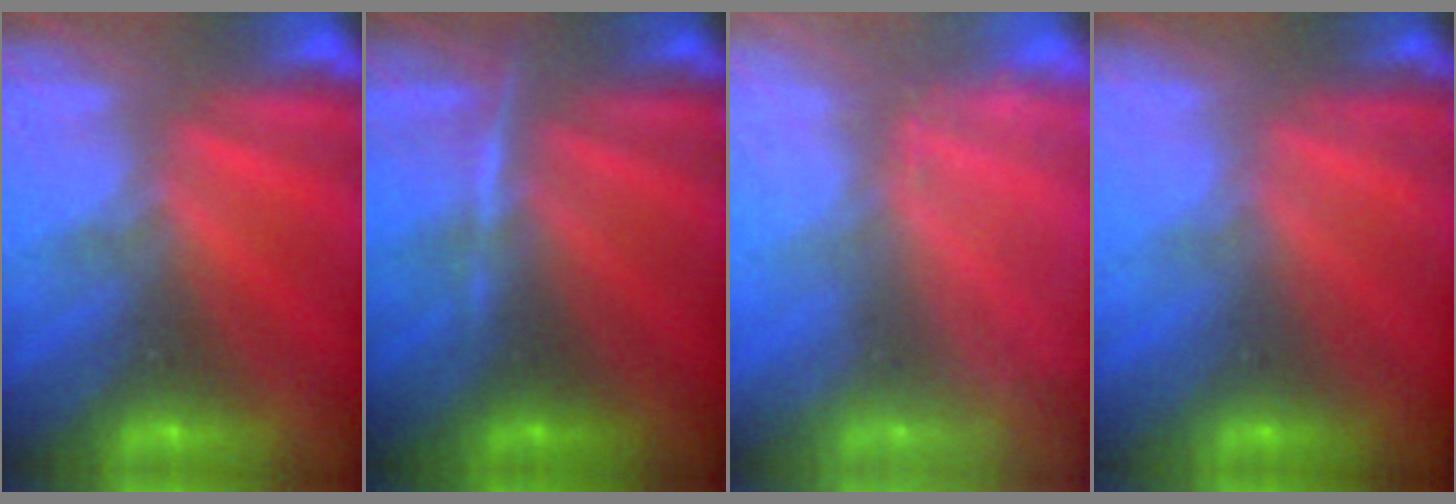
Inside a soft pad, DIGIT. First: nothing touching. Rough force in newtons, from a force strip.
{"total": 2.9}
{"total": 2.2}
{"total": 2.2}